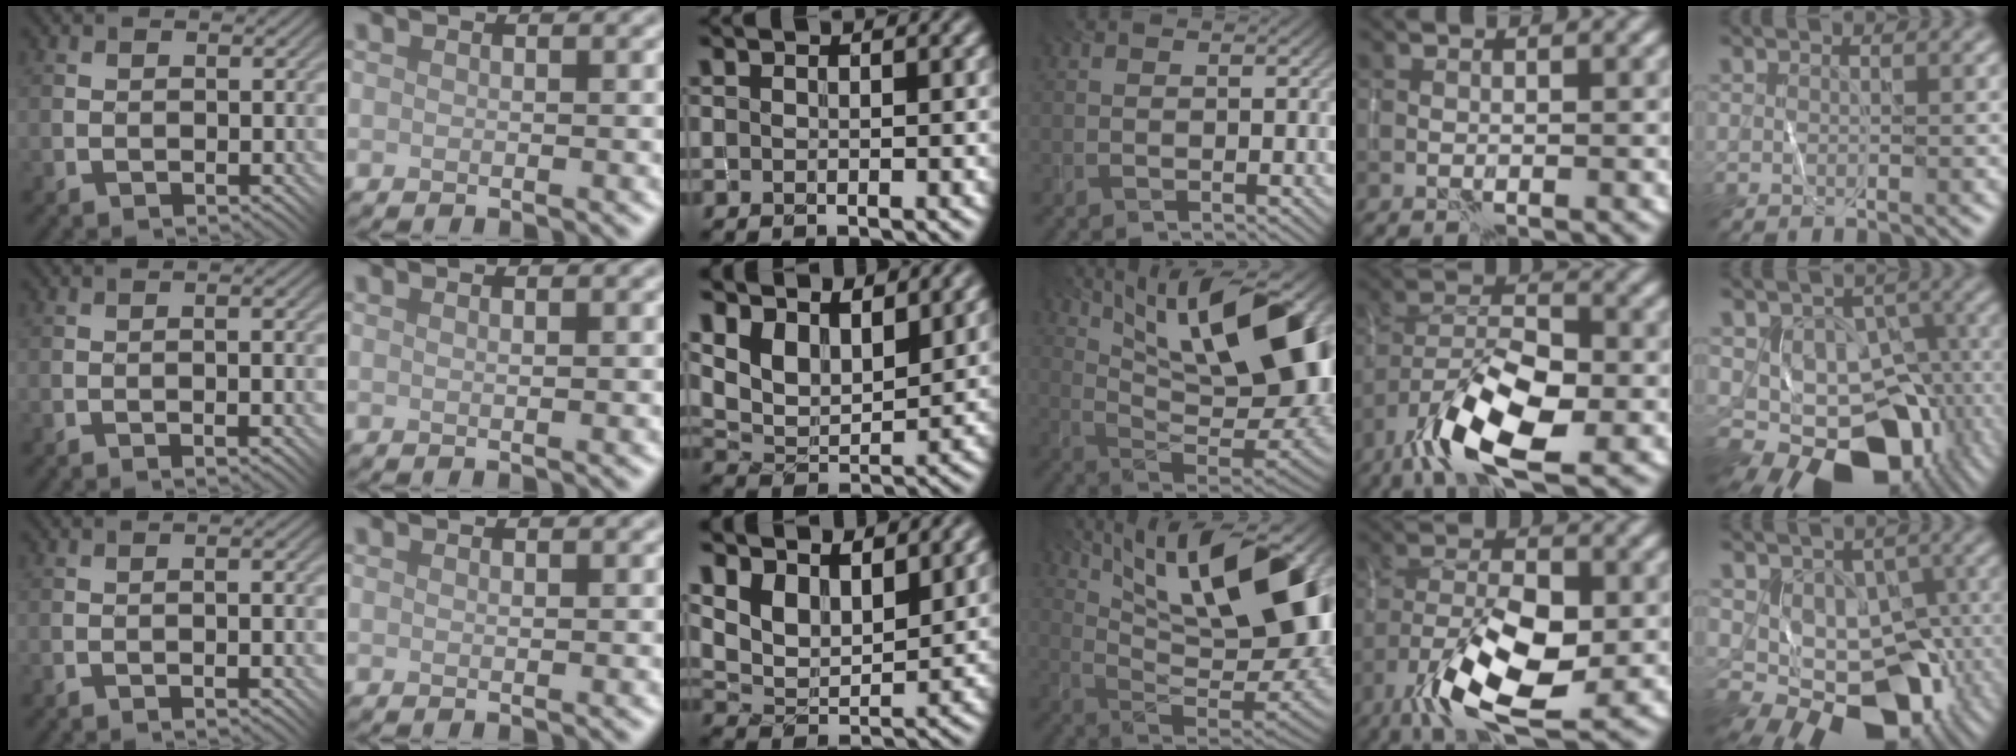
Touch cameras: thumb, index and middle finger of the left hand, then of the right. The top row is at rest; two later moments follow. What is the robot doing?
{"motion": "wrap", "object": "yarn"}